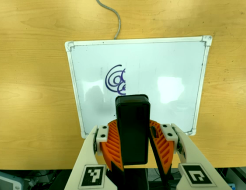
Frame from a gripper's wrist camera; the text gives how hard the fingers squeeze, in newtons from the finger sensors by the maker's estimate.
{"total": 9.4, "left": 9.8, "right": 9.0}